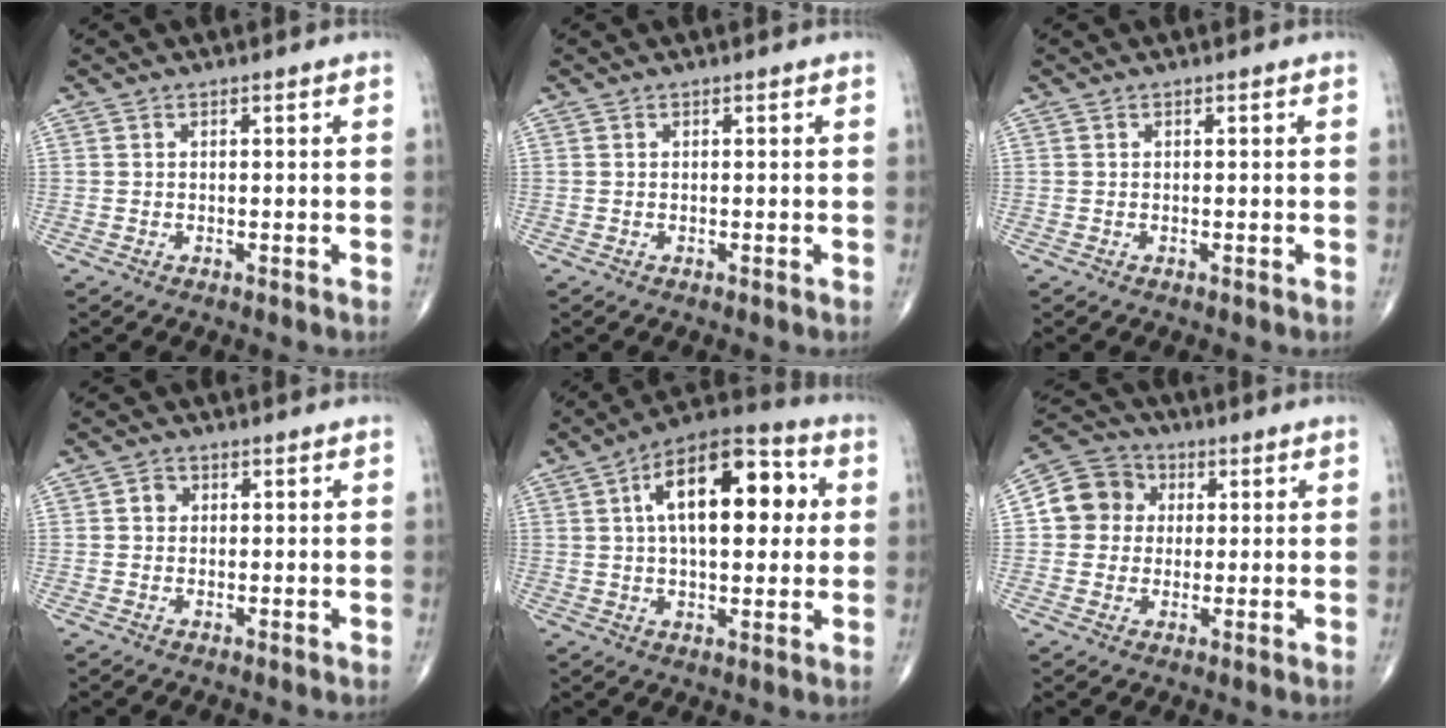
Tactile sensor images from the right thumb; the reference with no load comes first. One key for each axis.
{"total": 0.0}
{"total": 0.0}
{"total": 1.7, "fx": 0.2, "fy": 1.5, "fz": 0.7, "tx": -0.004, "ty": 0.003, "tz": 0.000}
{"total": 18.7, "fx": 4.1, "fy": 9.2, "fz": 15.8, "tx": -0.214, "ty": 0.021, "tz": 0.054}
{"total": 8.6, "fx": 1.2, "fy": 7.9, "fz": 3.2, "tx": -0.035, "ty": 0.015, "tz": 0.009}